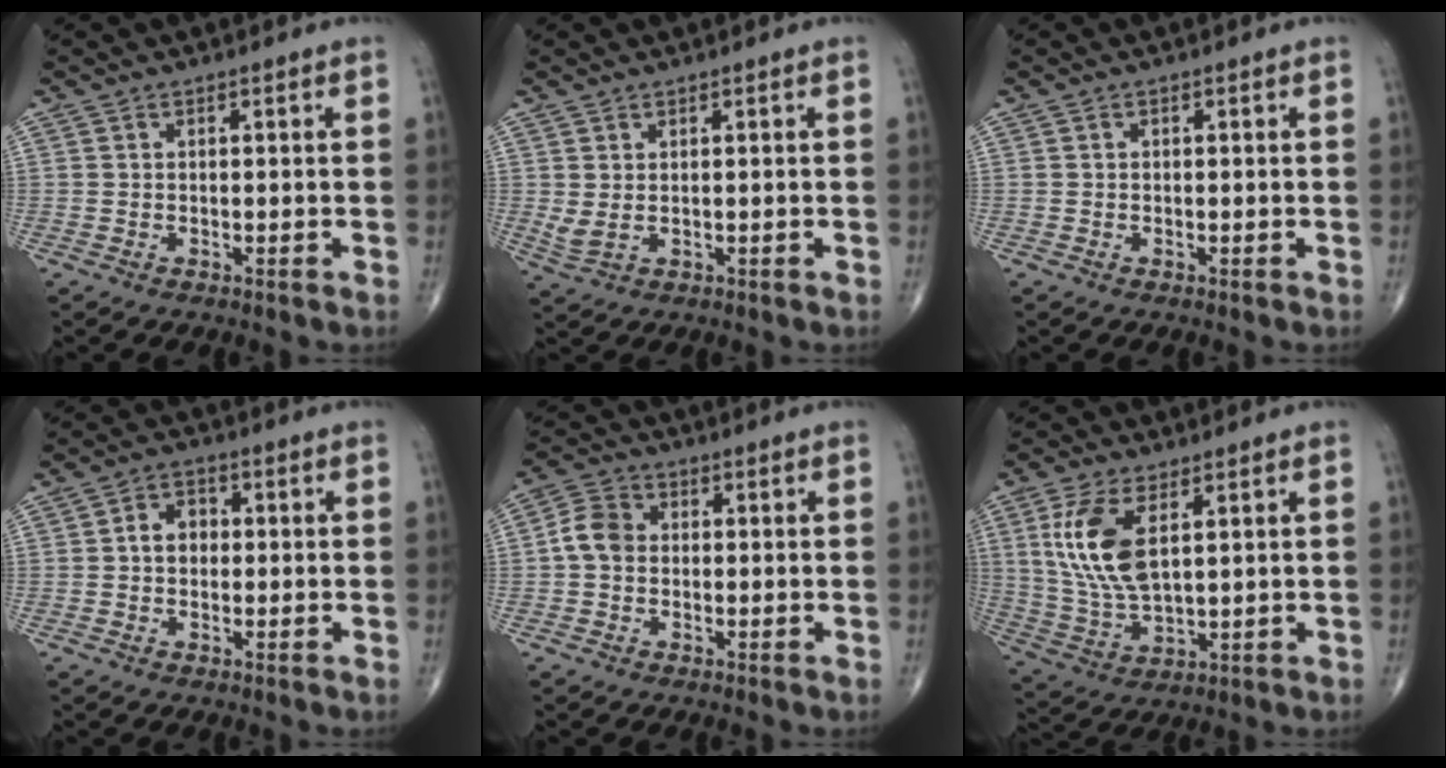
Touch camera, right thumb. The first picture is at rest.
{"total": 2.7, "force": [0.4, 1.4, 2.2], "torque": [-0.052, 0.001, 0.017]}
{"total": 0.0}
{"total": 4.3, "force": [0.0, 3.4, 2.7], "torque": [-0.027, 0.016, -0.008]}
{"total": 5.4, "force": [-0.2, 4.3, 3.2], "torque": [-0.051, 0.016, -0.015]}
{"total": 12.3, "force": [3.8, 5.7, 10.2], "torque": [-0.215, -0.017, 0.084]}